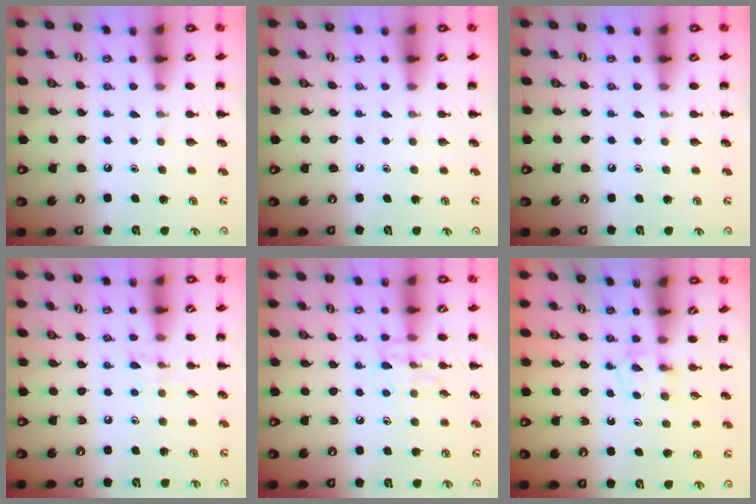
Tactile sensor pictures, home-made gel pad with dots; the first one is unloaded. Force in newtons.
{"total": 0.0}
{"total": 0.0}
{"total": 5.2, "press": 5.0, "slide": 1.2}
{"total": 7.7, "press": 7.7, "slide": 0.4}
{"total": 3.3, "press": 3.1, "slide": 1.1}